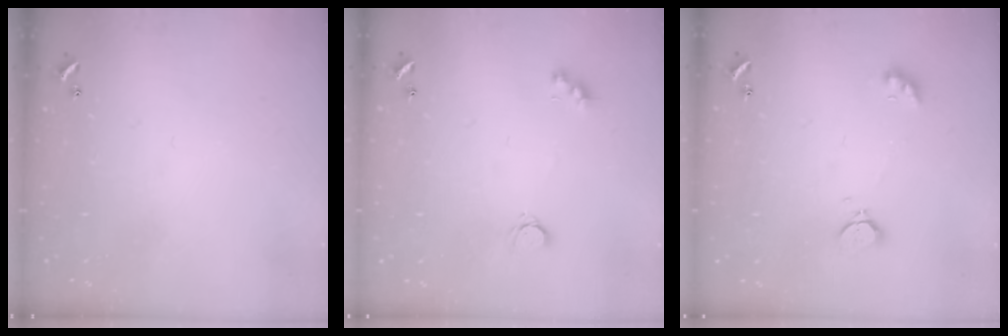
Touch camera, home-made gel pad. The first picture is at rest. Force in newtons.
{"total": 2.7, "press": 2.7, "slide": 0.5}
{"total": 4.2, "press": 4.1, "slide": 0.8}